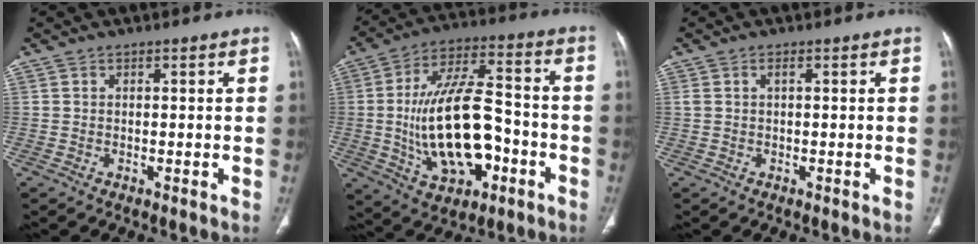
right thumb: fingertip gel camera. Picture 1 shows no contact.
{"total": 20.1, "force": [-4.1, 10.2, 16.8], "torque": [-0.286, 0.034, -0.059]}
{"total": 0.9, "force": [0.3, 0.3, 0.9], "torque": [-0.025, 0.009, 0.006]}